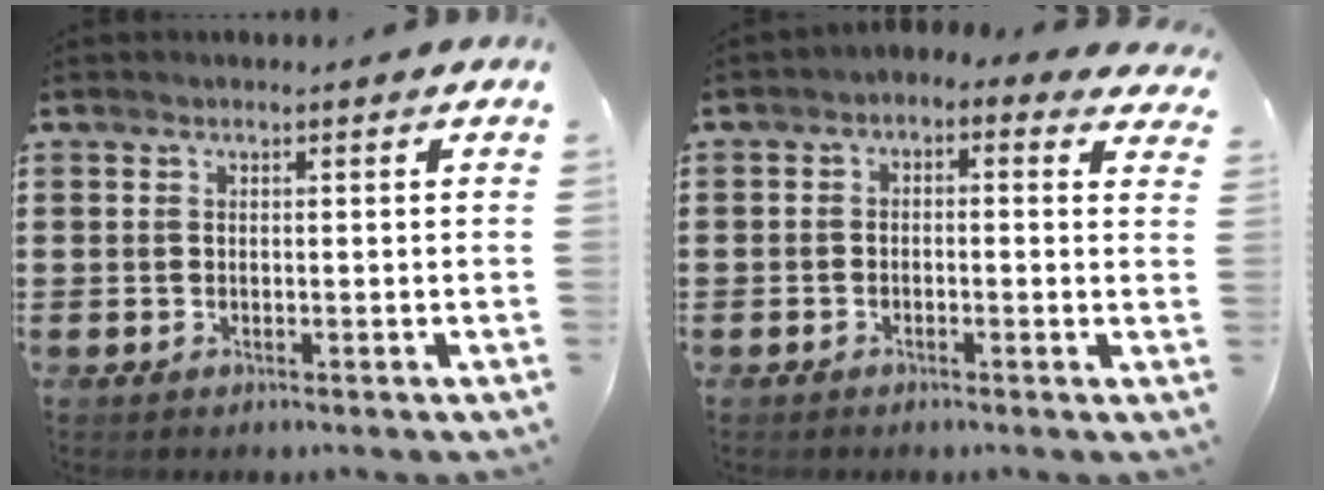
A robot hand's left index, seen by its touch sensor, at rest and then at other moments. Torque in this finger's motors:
{"motor_torque": [2.14, 0.00, 0.05, -0.21]}